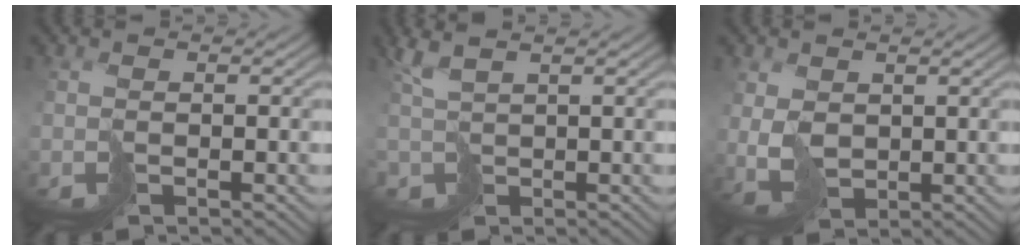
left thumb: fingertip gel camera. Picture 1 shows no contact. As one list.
[{"total": 2.1, "force": [2.1, 0.4, 0.1], "torque": [-0.011, 0.001, 0.044]}, {"total": 2.8, "force": [1.4, 2.2, 1.0], "torque": [-0.036, 0.000, 0.038]}]